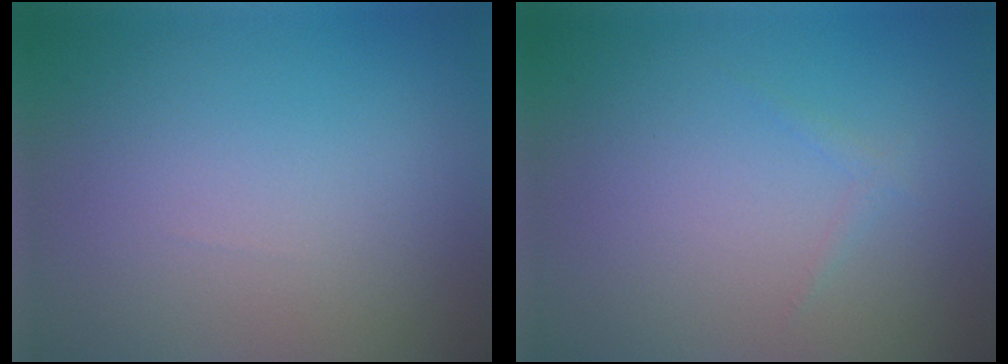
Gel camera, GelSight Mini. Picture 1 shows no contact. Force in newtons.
{"total": 0.6, "press": 0.6, "slide": 0.0}